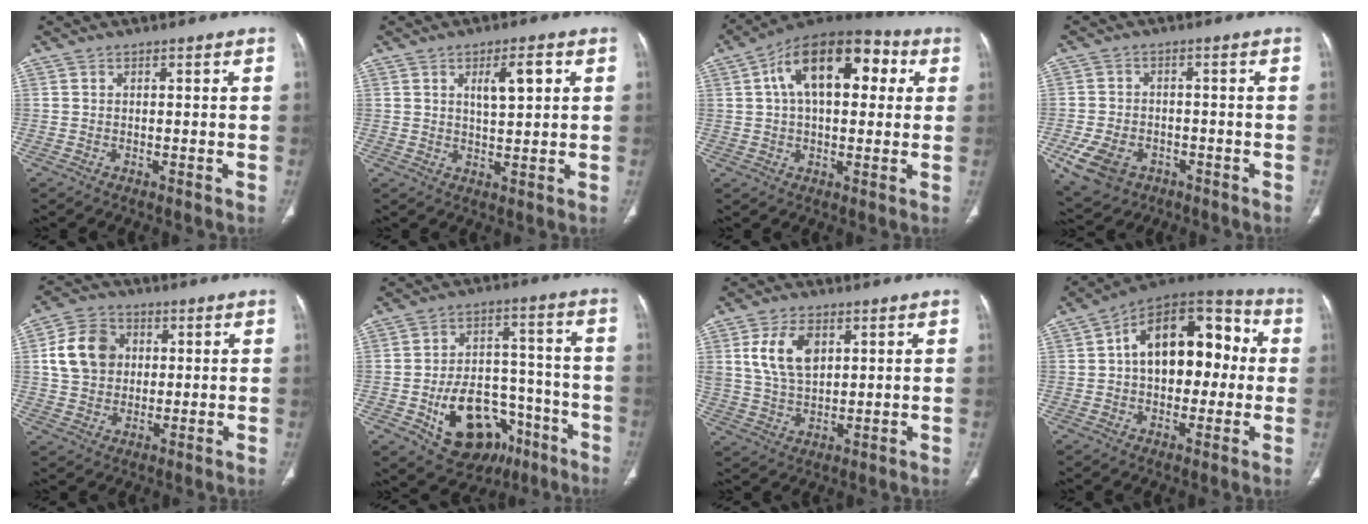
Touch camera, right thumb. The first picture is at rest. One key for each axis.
{"total": 5.6, "fx": 2.0, "fy": 2.0, "fz": 4.9, "tx": -0.075, "ty": -0.006, "tz": 0.036}
{"total": 18.9, "fx": 5.0, "fy": 10.4, "fz": 15.0, "tx": -0.211, "ty": 0.028, "tz": 0.067}
{"total": 9.6, "fx": -4.2, "fy": 6.9, "fz": 5.1, "tx": -0.103, "ty": 0.018, "tz": -0.061}
{"total": 11.0, "fx": 2.1, "fy": 9.0, "fz": 6.0, "tx": -0.091, "ty": 0.006, "tz": 0.034}
{"total": 18.4, "fx": -8.0, "fy": 12.2, "fz": 11.3, "tx": -0.139, "ty": 0.056, "tz": -0.107}
{"total": 10.1, "fx": 3.5, "fy": 6.1, "fz": 7.2, "tx": -0.127, "ty": -0.009, "tz": 0.074}
{"total": 20.3, "fx": 2.1, "fy": 12.5, "fz": 15.8, "tx": -0.200, "ty": 0.047, "tz": 0.025}